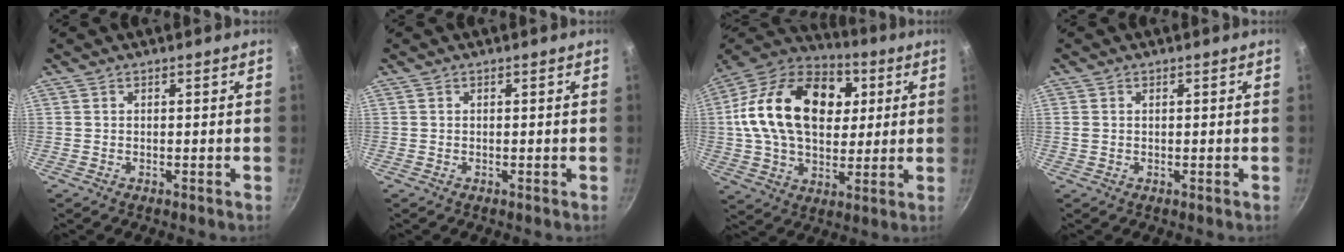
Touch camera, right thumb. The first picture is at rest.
{"total": 0.0}
{"total": 26.0, "force": [5.2, 17.5, 18.5], "torque": [-0.297, 0.016, 0.077]}
{"total": 1.2, "force": [0.2, 1.0, 0.7], "torque": [-0.013, 0.003, 0.006]}